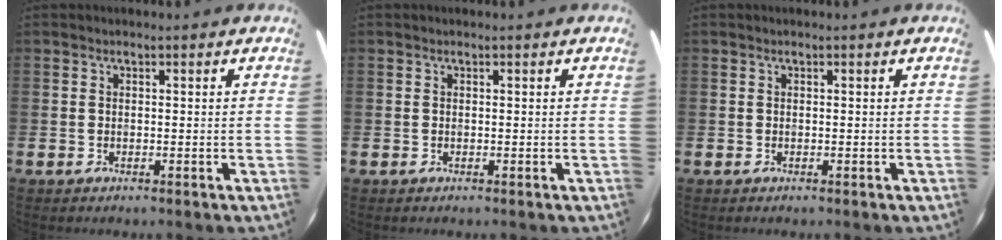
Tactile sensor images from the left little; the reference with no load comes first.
{"total": 0.0}
{"total": 0.0}